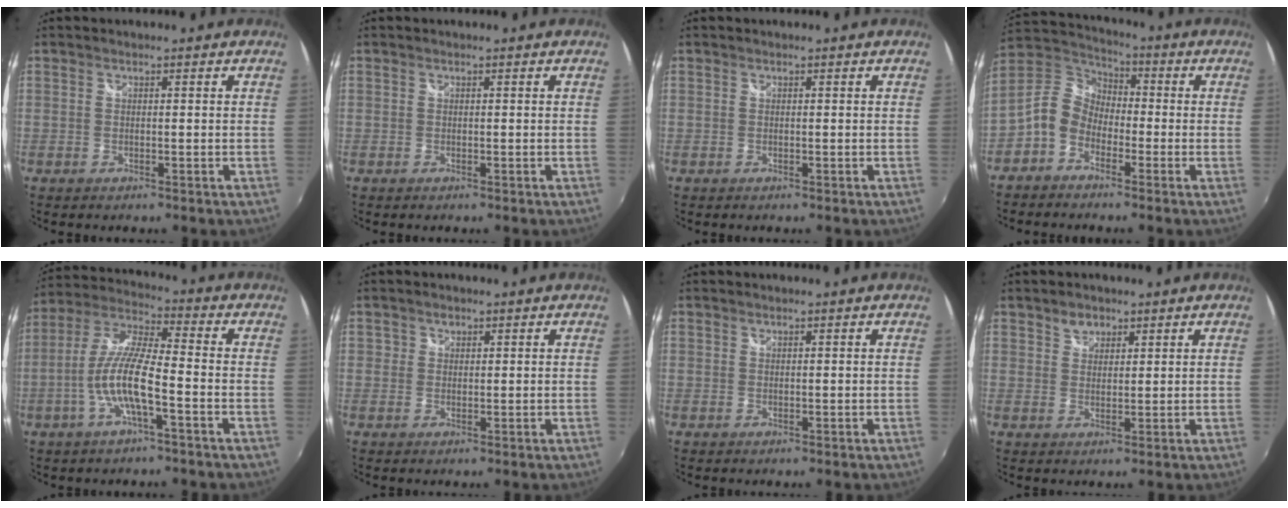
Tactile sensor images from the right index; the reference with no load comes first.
{"total": 0.0}
{"total": 0.0}
{"total": 8.9, "force": [-3.8, 6.6, 4.6], "torque": [-0.105, 0.025, -0.085]}
{"total": 11.0, "force": [-3.7, 1.9, 10.2], "torque": [-0.213, 0.001, -0.071]}
{"total": 1.4, "force": [0.5, 1.3, 0.2], "torque": [-0.003, 0.003, 0.007]}
{"total": 0.0}
{"total": 3.0, "force": [2.0, 2.1, 0.8], "torque": [-0.006, 0.006, 0.034]}